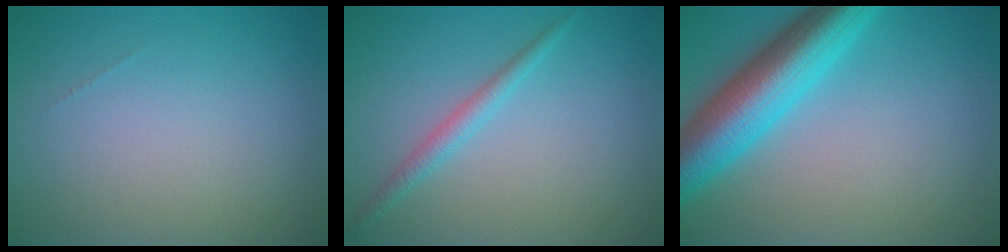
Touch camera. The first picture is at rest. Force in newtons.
{"total": 1.7, "press": 1.7, "slide": 0.1}
{"total": 8.5, "press": 8.5, "slide": 0.3}